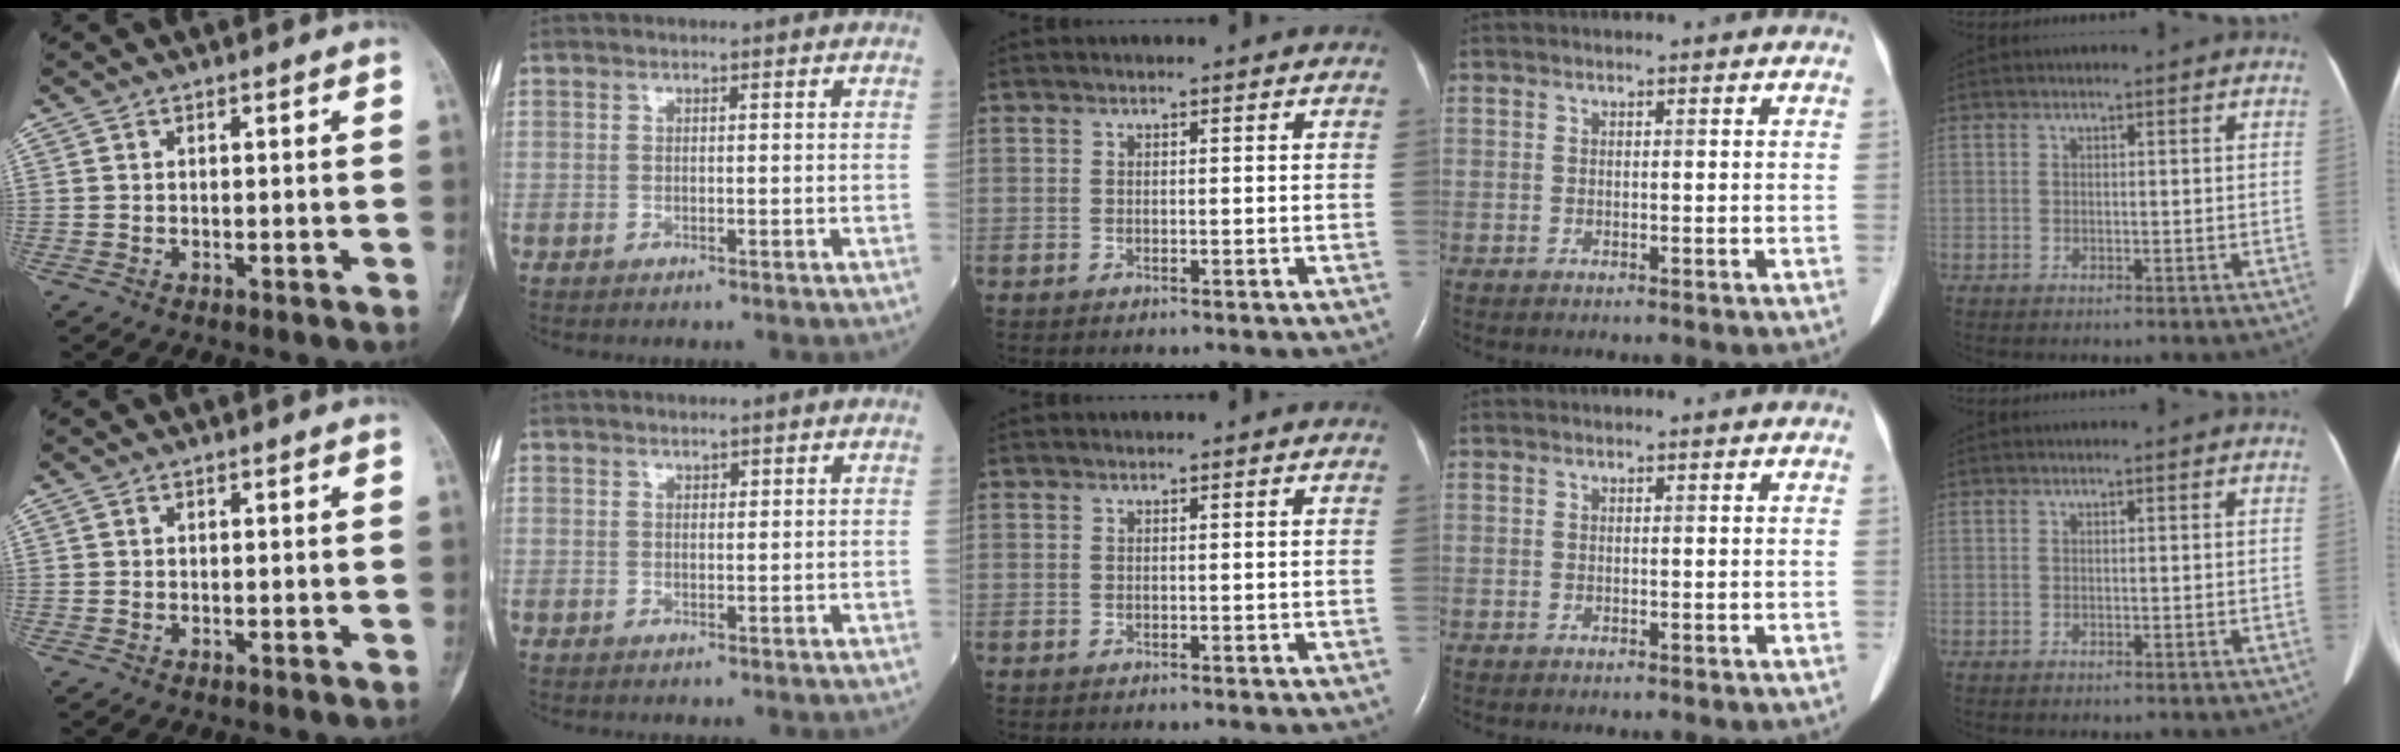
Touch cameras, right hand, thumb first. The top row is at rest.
{"index": {"total": 0.8, "force": [0.6, 0.4, 0.3], "torque": [-0.005, 0.001, 0.010]}}